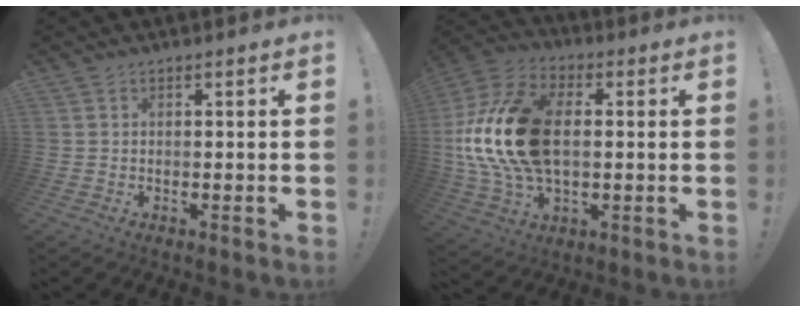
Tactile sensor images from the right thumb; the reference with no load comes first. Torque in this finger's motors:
{"motor_torque": [2.33, 2.35, 2.66, -0.11, 0.52]}